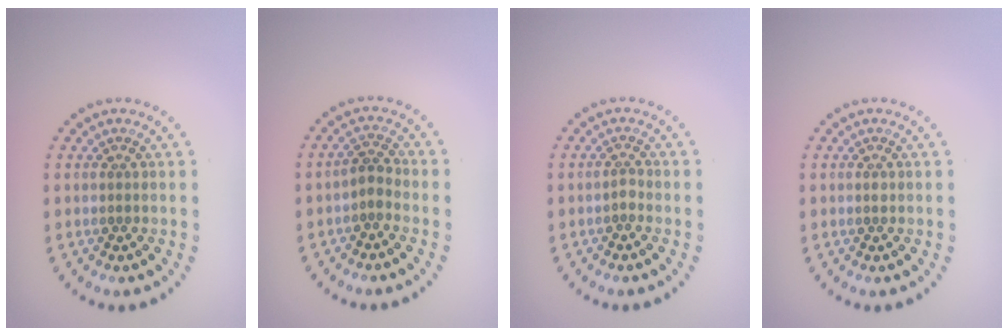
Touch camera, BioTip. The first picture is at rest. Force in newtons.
{"total": 1.6, "press": 1.2, "slide": 1.0}
{"total": 0.9, "press": 0.6, "slide": 0.6}
{"total": 0.6, "press": 0.5, "slide": 0.2}